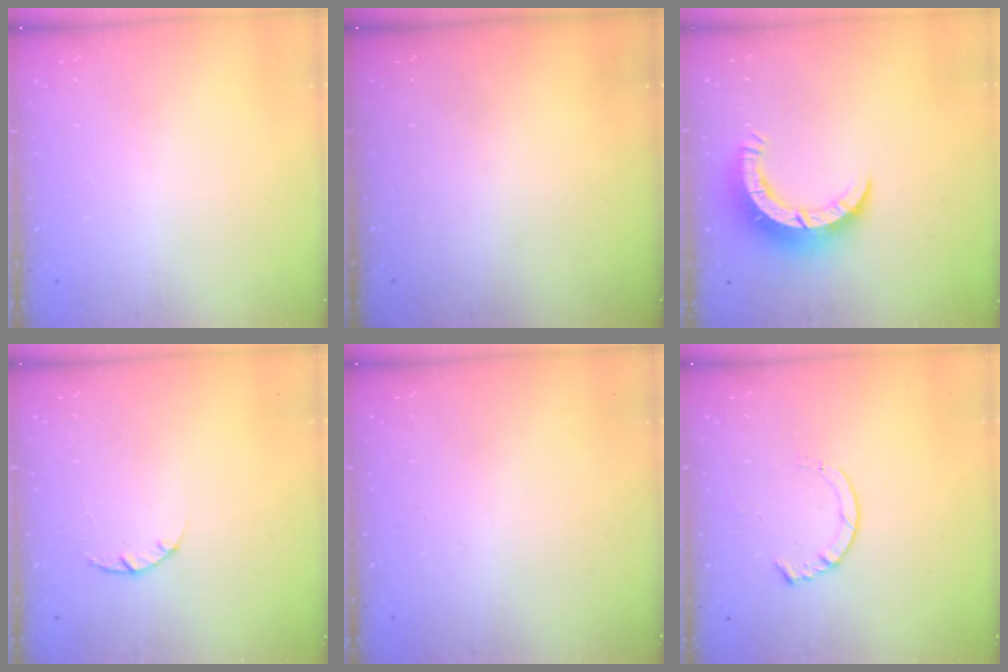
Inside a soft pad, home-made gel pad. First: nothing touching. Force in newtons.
{"total": 0.0}
{"total": 8.2, "press": 8.2, "slide": 0.9}
{"total": 2.0, "press": 1.9, "slide": 0.4}
{"total": 2.6, "press": 2.6, "slide": 0.2}
{"total": 4.6, "press": 4.6, "slide": 0.5}